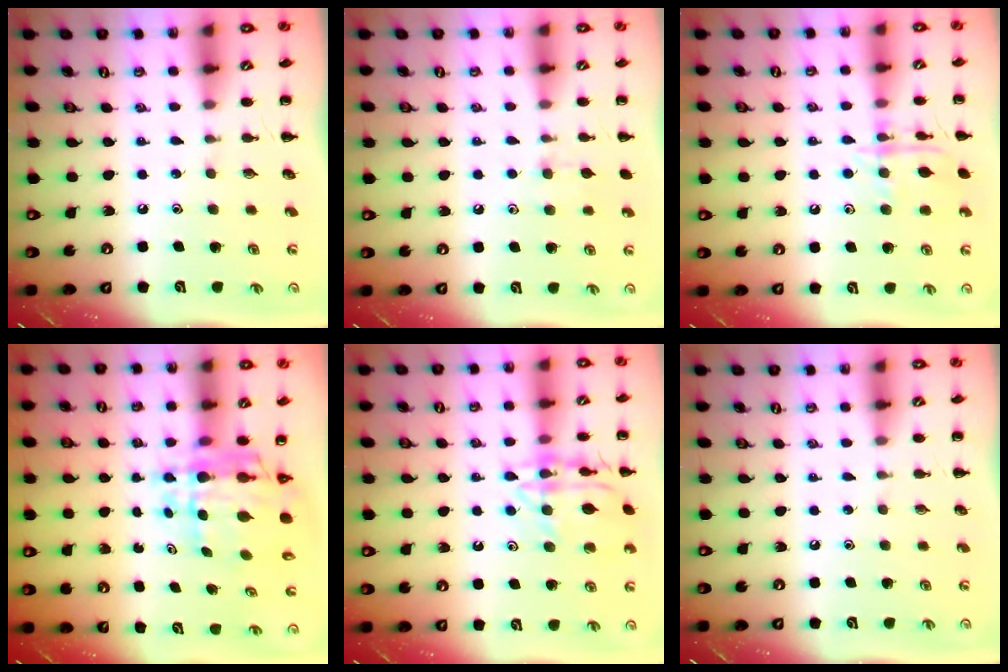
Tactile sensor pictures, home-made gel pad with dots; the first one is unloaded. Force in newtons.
{"total": 5.6, "press": 5.5, "slide": 1.3}
{"total": 11.3, "press": 11.3, "slide": 0.6}
{"total": 8.1, "press": 7.7, "slide": 2.5}
{"total": 15.4, "press": 15.3, "slide": 0.3}
{"total": 0.0}